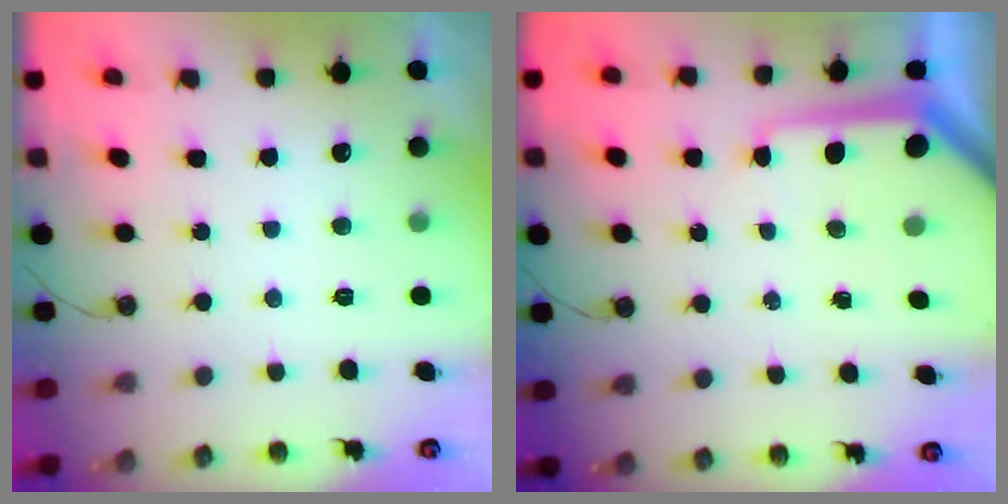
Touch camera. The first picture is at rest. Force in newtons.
{"total": 8.8, "press": 8.8, "slide": 0.9}